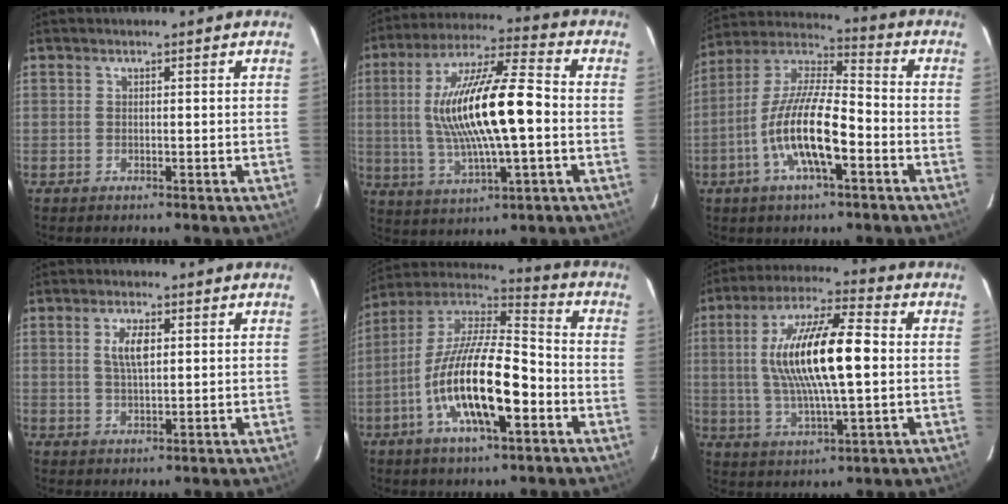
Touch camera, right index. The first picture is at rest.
{"total": 18.8, "force": [-0.2, 4.1, 18.3], "torque": [-0.343, 0.008, -0.001]}
{"total": 15.1, "force": [-5.4, 4.1, 13.5], "torque": [-0.268, -0.005, -0.107]}
{"total": 4.5, "force": [1.2, 1.8, 4.0], "torque": [-0.074, 0.004, 0.024]}
{"total": 20.1, "force": [-6.8, 6.4, 17.9], "torque": [-0.338, -0.016, -0.132]}
{"total": 17.7, "force": [1.2, 4.5, 17.1], "torque": [-0.320, 0.011, 0.022]}